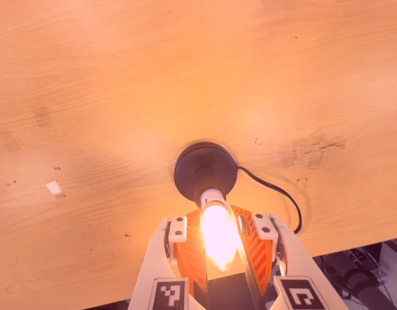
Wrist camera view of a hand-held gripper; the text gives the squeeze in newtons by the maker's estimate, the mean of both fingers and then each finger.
{"total": 17.1, "left": 16.7, "right": 17.5}